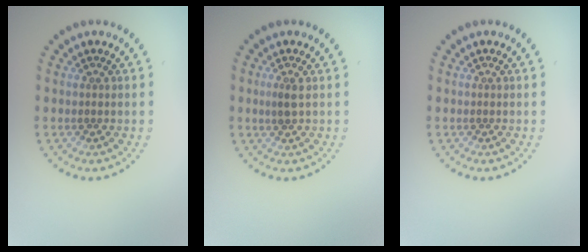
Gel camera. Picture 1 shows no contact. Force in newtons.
{"total": 1.2, "press": 1.1, "slide": 0.4}
{"total": 0.0}